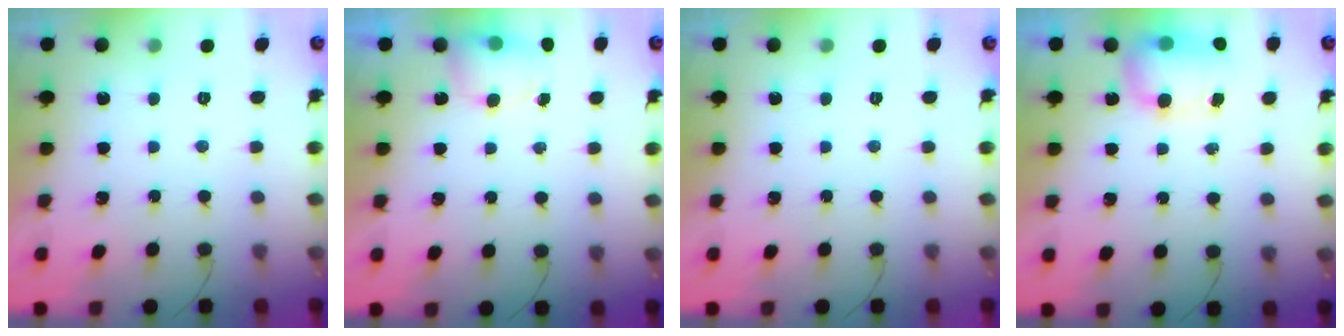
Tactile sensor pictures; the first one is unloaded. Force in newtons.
{"total": 5.6, "press": 5.5, "slide": 0.8}
{"total": 0.0}
{"total": 7.9, "press": 7.8, "slide": 1.2}